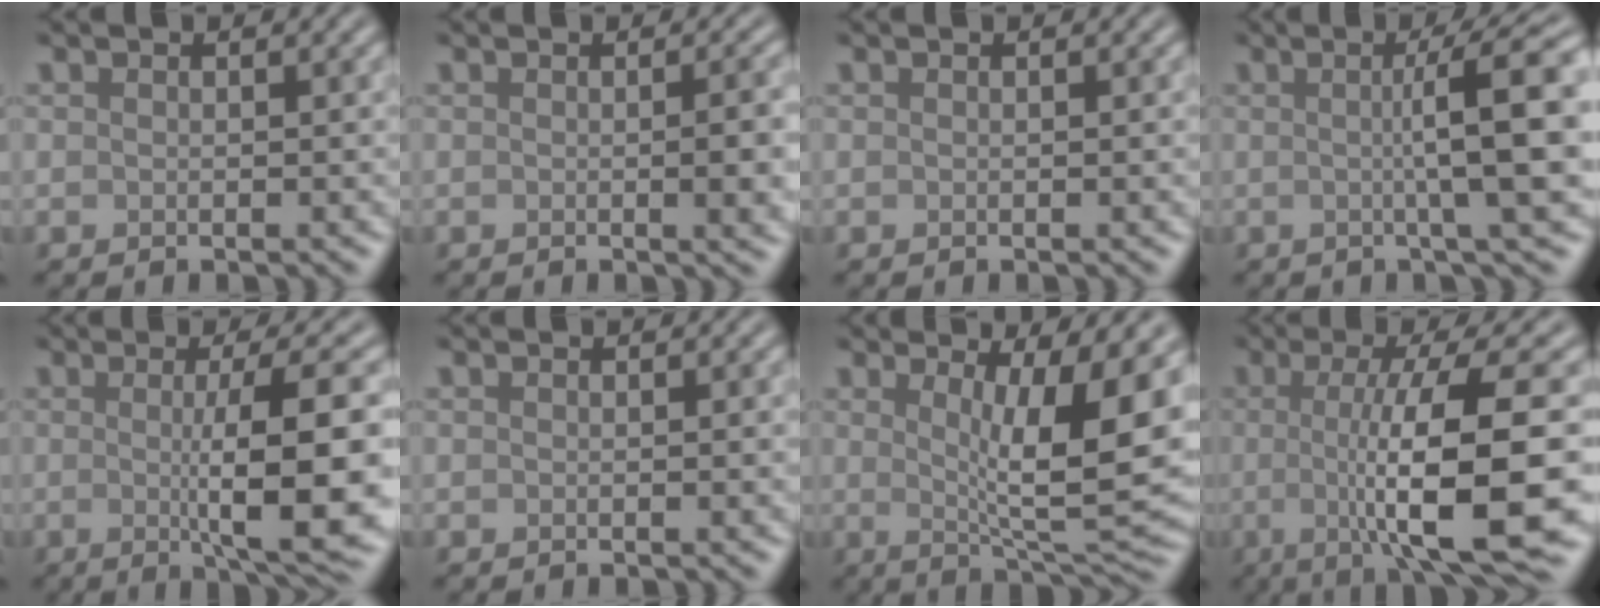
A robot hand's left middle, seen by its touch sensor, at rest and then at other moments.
{"total": 4.2, "force": [-0.1, 1.4, 3.9], "torque": [-0.034, 0.006, -0.003]}
{"total": 0.0}
{"total": 9.2, "force": [1.0, 1.5, 9.0], "torque": [-0.110, 0.018, 0.012]}
{"total": 10.0, "force": [-0.6, 2.1, 9.8], "torque": [-0.127, -0.009, -0.005]}
{"total": 0.8, "force": [0.0, 0.2, 0.8], "torque": [-0.006, 0.001, -0.002]}
{"total": 10.6, "force": [1.6, 2.3, 10.2], "torque": [-0.147, -0.007, 0.029]}
{"total": 12.5, "force": [-1.4, 3.1, 12.1], "torque": [-0.159, -0.008, -0.024]}